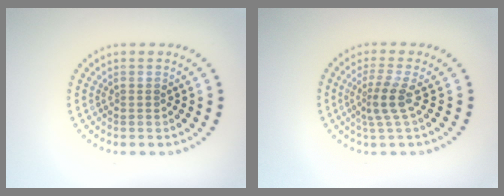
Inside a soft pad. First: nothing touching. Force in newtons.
{"total": 2.4, "press": 1.7, "slide": 1.7}